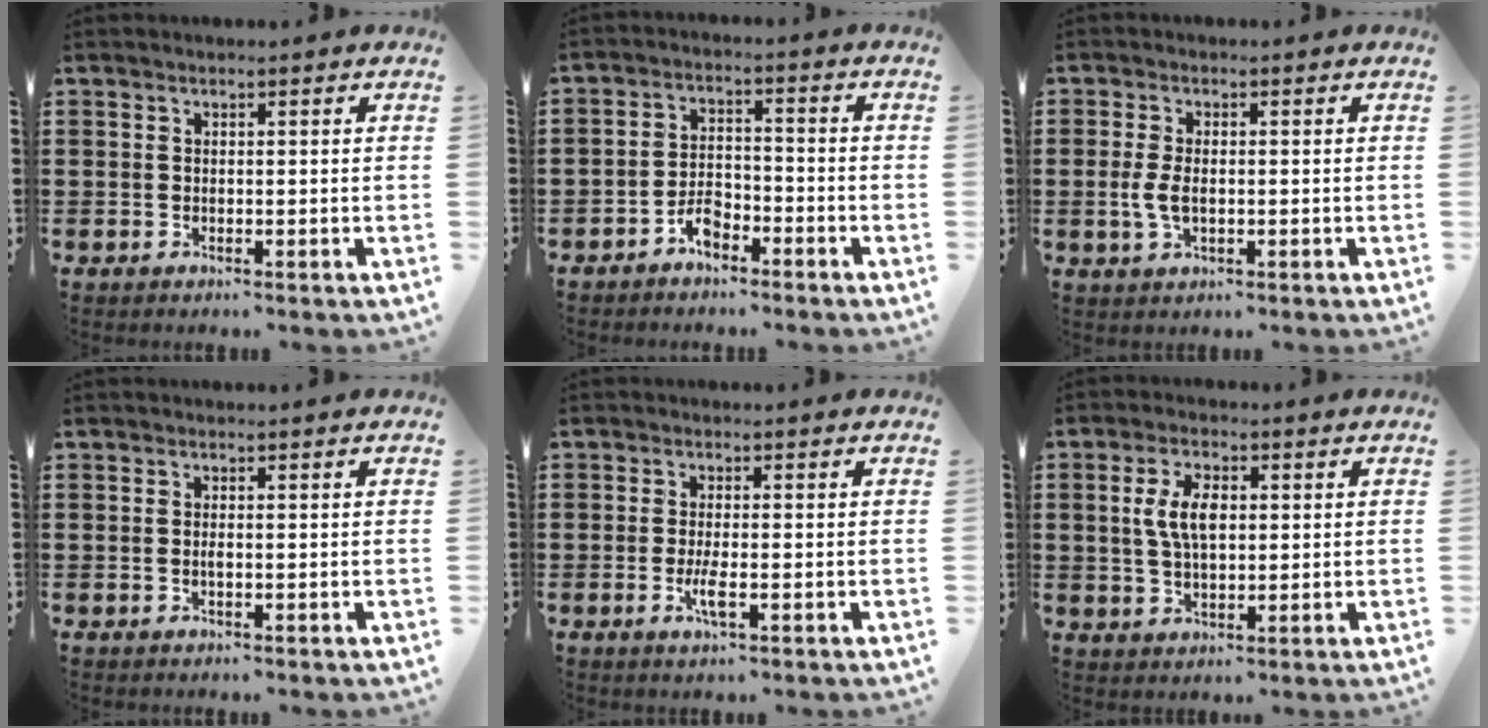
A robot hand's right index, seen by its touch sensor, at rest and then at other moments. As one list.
[{"total": 3.9, "force": [-2.9, 1.8, 1.9], "torque": [-0.041, 0.008, -0.059]}, {"total": 3.7, "force": [-0.4, 1.8, 3.2], "torque": [-0.082, -0.004, -0.013]}, {"total": 0.6, "force": [-0.1, 0.1, 0.6], "torque": [-0.011, -0.004, 0.000]}, {"total": 3.0, "force": [-1.0, 0.4, 2.8], "torque": [-0.062, -0.008, -0.022]}, {"total": 6.0, "force": [0.9, 3.0, 5.1], "torque": [-0.113, 0.009, 0.012]}]